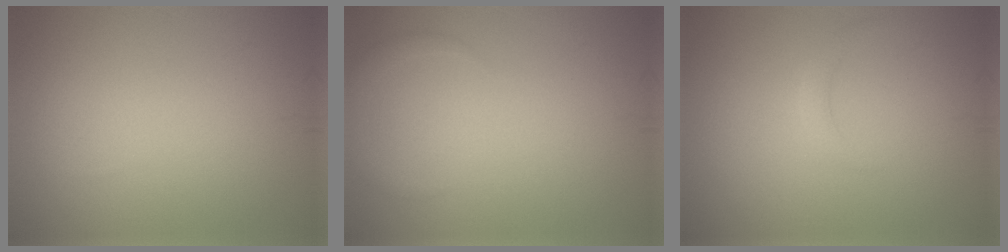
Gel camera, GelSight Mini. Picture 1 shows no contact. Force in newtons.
{"total": 1.5, "press": 1.5, "slide": 0.2}
{"total": 1.1, "press": 1.1, "slide": 0.0}